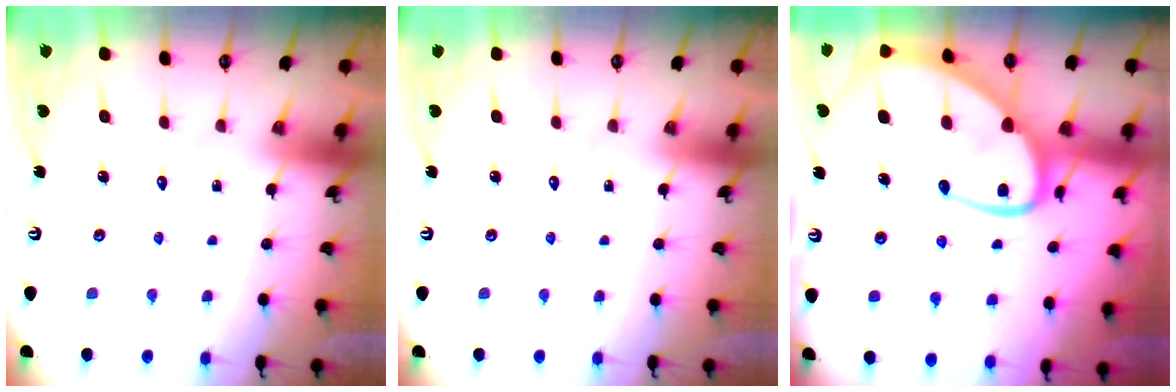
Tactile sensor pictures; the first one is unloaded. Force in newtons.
{"total": 0.0}
{"total": 17.5, "press": 17.4, "slide": 1.4}